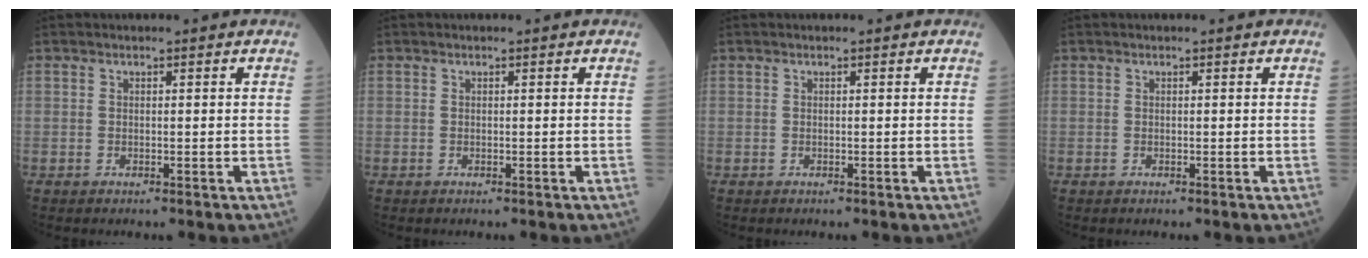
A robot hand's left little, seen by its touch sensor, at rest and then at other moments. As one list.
[{"total": 0.0}, {"total": 0.0}, {"total": 0.0}]